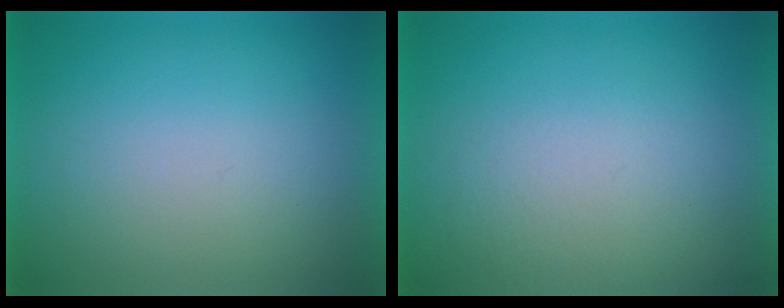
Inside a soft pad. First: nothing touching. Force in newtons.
{"total": 4.4}